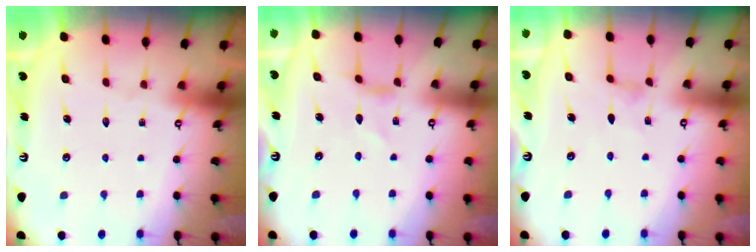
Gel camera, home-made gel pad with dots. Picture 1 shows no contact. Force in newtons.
{"total": 1.4, "press": 1.4, "slide": 0.2}
{"total": 0.0}